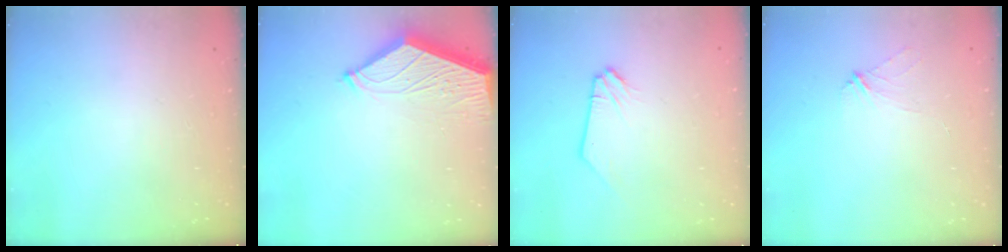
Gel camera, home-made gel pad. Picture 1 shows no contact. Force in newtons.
{"total": 4.6, "press": 4.5, "slide": 0.8}
{"total": 0.0}
{"total": 2.4, "press": 2.4, "slide": 0.5}